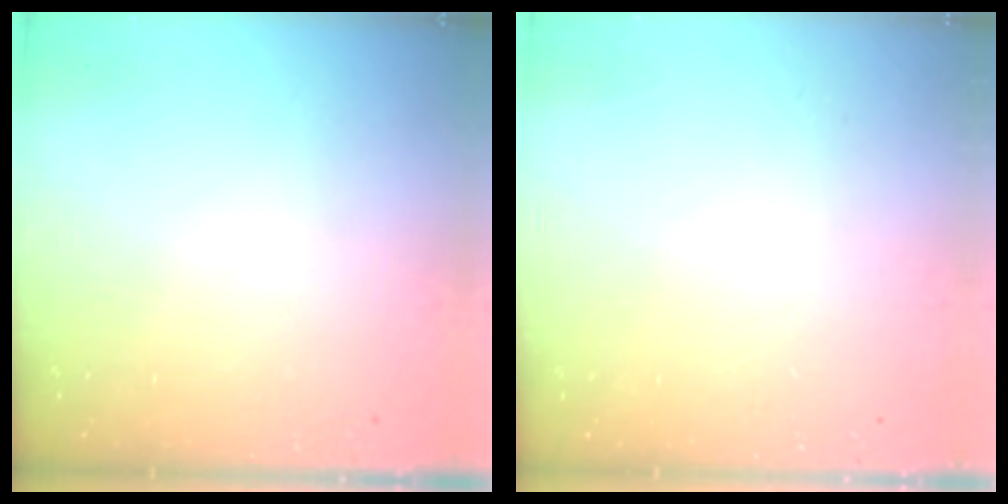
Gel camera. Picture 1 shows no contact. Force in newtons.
{"total": 2.4, "press": 2.4, "slide": 0.2}